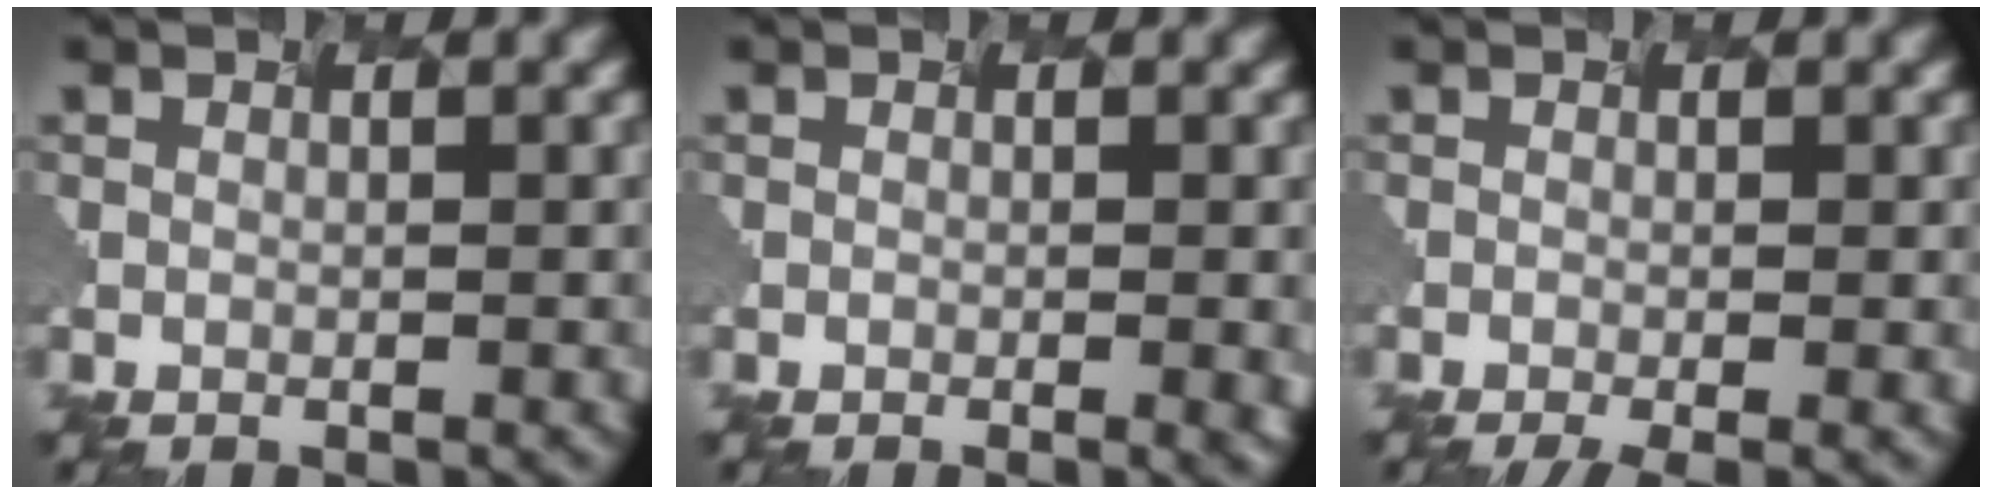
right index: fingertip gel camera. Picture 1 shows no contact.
{"total": 1.5, "force": [-0.4, 0.2, 1.4], "torque": [-0.010, 0.000, 0.002]}
{"total": 2.4, "force": [-1.4, 0.3, 2.0], "torque": [-0.023, -0.003, -0.012]}